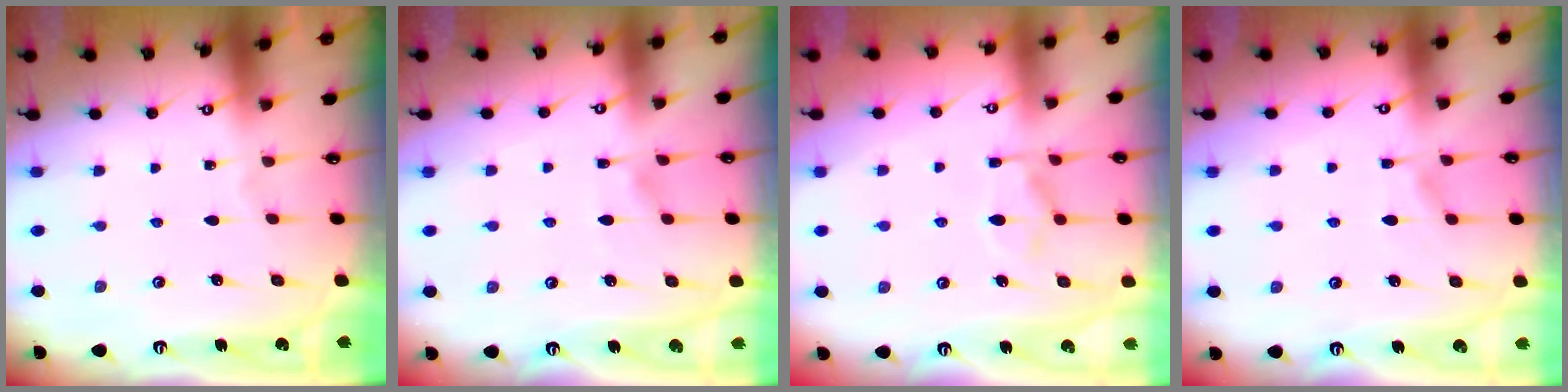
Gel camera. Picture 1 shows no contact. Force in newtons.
{"total": 5.4, "press": 5.4, "slide": 0.7}
{"total": 2.8, "press": 2.4, "slide": 1.4}
{"total": 4.3, "press": 4.3, "slide": 0.5}